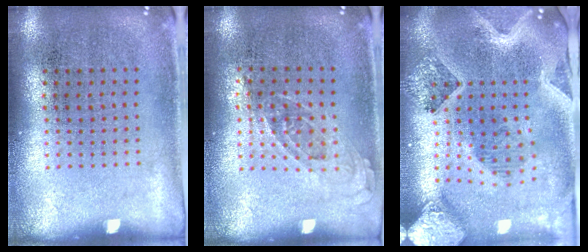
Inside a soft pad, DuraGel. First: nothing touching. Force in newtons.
{"total": 0.7, "press": 0.7, "slide": 0.3}
{"total": 3.9, "press": 3.1, "slide": 2.4}